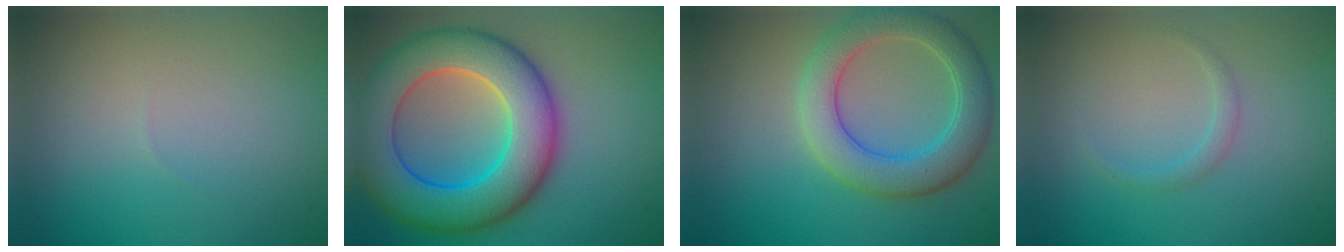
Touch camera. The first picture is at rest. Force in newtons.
{"total": 12.0, "press": 12.0, "slide": 0.6}
{"total": 5.6, "press": 5.6, "slide": 0.6}
{"total": 1.0, "press": 1.0, "slide": 0.0}